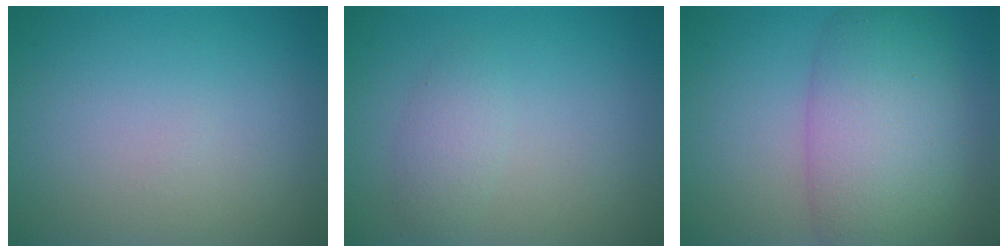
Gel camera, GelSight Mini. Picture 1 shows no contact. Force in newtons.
{"total": 1.8, "press": 1.8, "slide": 0.1}
{"total": 8.7, "press": 8.7, "slide": 0.5}